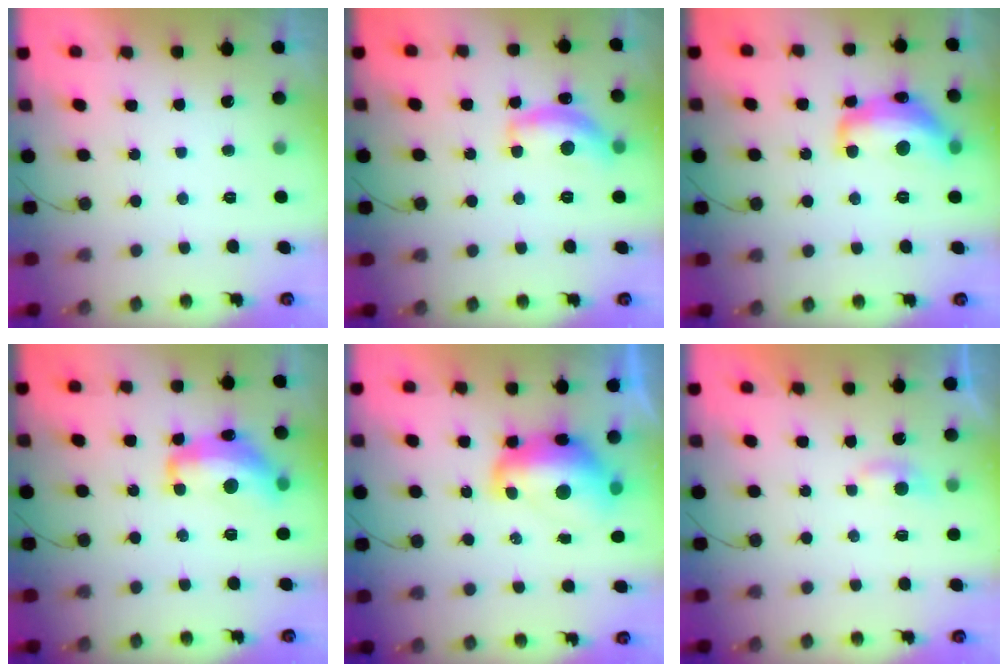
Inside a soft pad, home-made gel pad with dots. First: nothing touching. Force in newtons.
{"total": 13.3, "press": 13.3, "slide": 0.8}
{"total": 14.6, "press": 14.5, "slide": 0.8}
{"total": 14.3, "press": 14.2, "slide": 1.1}
{"total": 12.7, "press": 12.6, "slide": 1.0}
{"total": 3.2, "press": 3.2, "slide": 0.4}